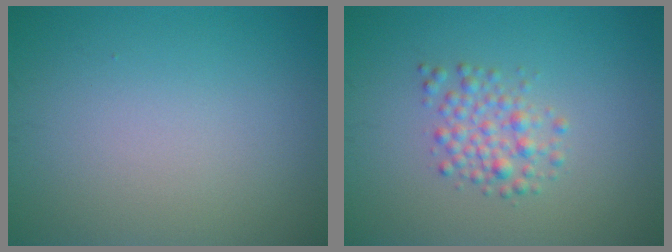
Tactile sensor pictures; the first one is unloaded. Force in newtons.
{"total": 2.5, "press": 2.5, "slide": 0.0}